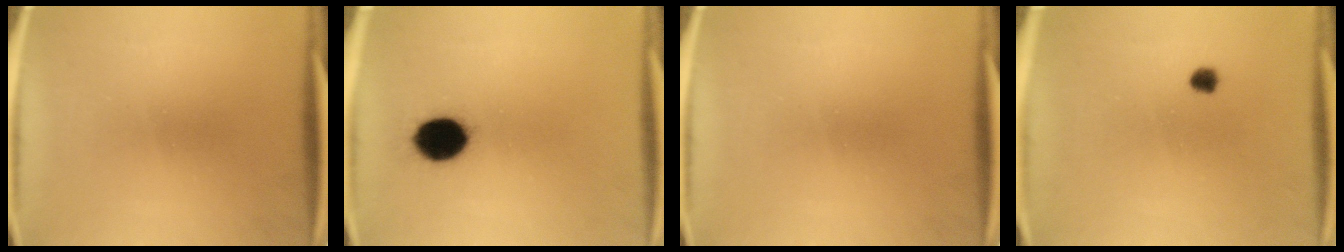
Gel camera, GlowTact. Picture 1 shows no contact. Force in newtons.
{"total": 10.1}
{"total": 0.0}
{"total": 1.9}